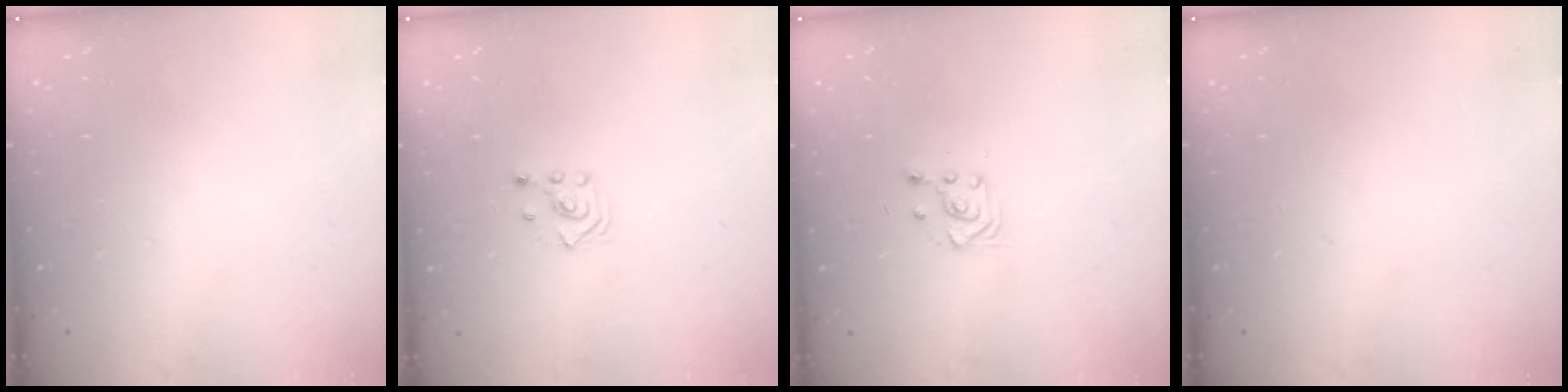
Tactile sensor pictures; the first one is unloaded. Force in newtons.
{"total": 2.6, "press": 2.4, "slide": 0.9}
{"total": 2.8, "press": 2.7, "slide": 0.7}
{"total": 0.0}